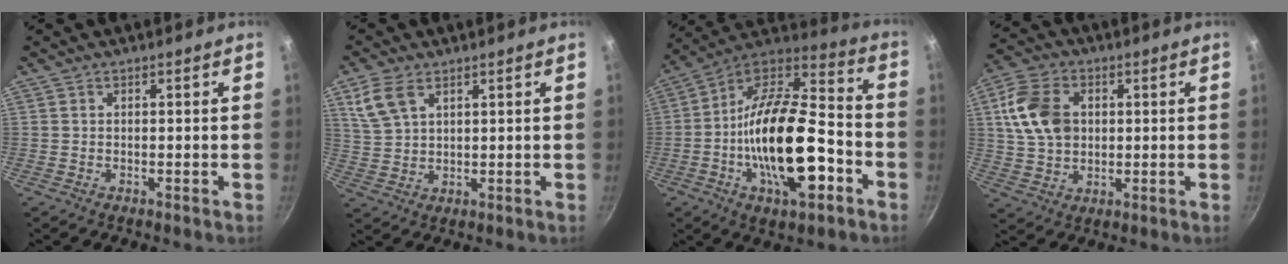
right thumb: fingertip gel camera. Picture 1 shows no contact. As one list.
[{"total": 6.8, "force": [3.5, 3.8, 4.4], "torque": [-0.087, -0.005, 0.078]}, {"total": 25.1, "force": [-6.8, 11.2, 21.4], "torque": [-0.357, 0.042, -0.124]}, {"total": 12.3, "force": [2.4, 8.9, 8.1], "torque": [-0.138, 0.004, 0.042]}]